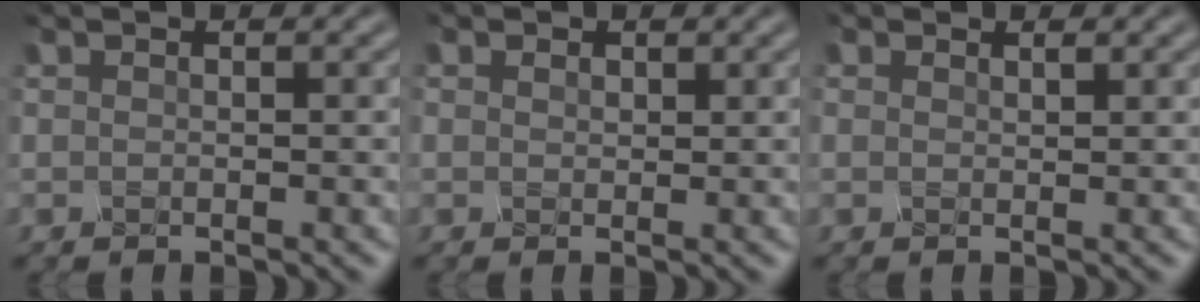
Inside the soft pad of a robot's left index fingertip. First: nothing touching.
{"total": 0.6, "force": [0.2, 0.5, -0.1], "torque": [0.000, -0.001, 0.008]}
{"total": 0.0}